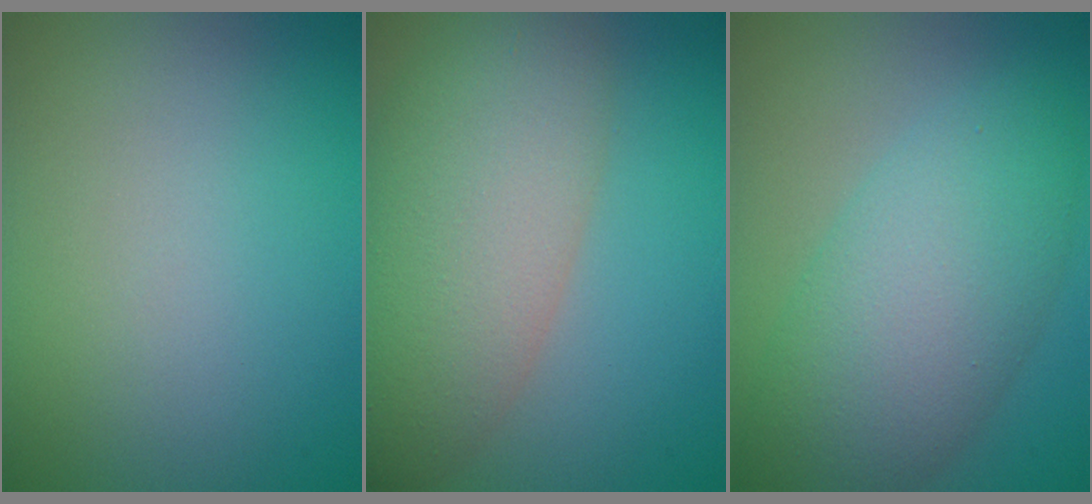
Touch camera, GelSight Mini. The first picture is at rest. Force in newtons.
{"total": 9.4, "press": 9.3, "slide": 0.8}
{"total": 7.3, "press": 7.3, "slide": 0.2}